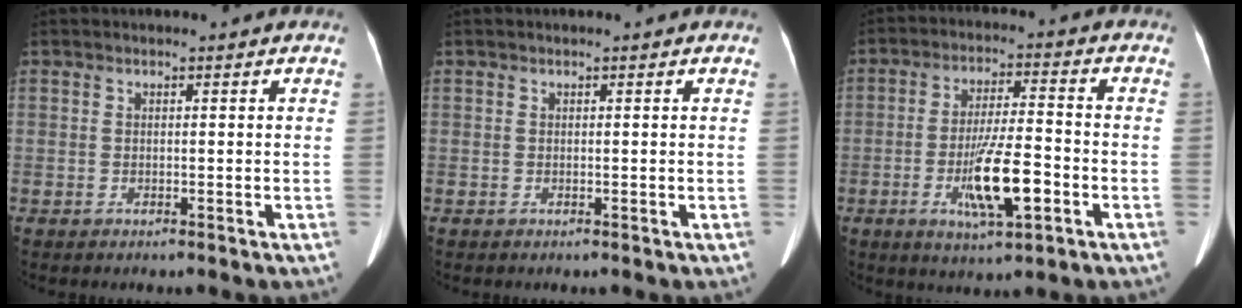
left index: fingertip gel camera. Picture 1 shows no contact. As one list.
[{"total": 0.0}, {"total": 10.4, "force": [-3.9, 1.7, 9.4], "torque": [-0.177, -0.010, -0.064]}]